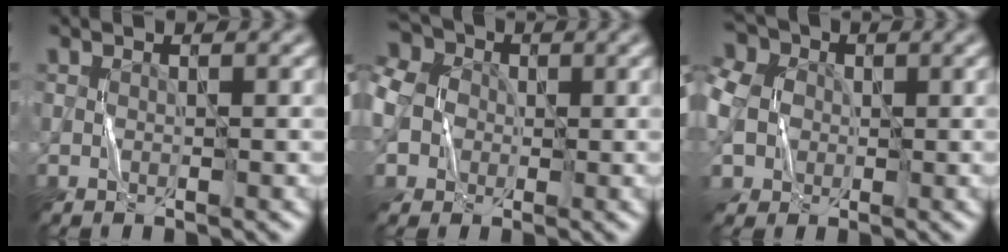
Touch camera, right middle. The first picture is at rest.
{"total": 9.2, "force": [-0.6, 7.9, 4.6], "torque": [-0.114, 0.021, -0.049]}
{"total": 9.6, "force": [0.1, 8.1, 5.3], "torque": [-0.125, 0.010, -0.028]}